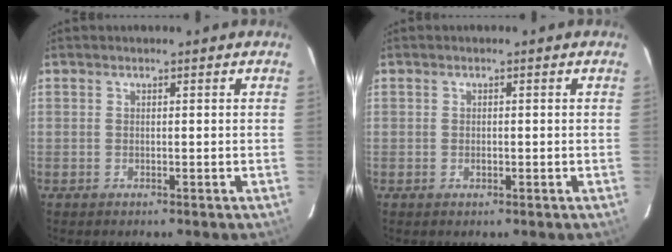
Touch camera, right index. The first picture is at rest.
{"total": 0.8, "force": [-0.2, 0.6, 0.4], "torque": [-0.006, 0.000, -0.002]}